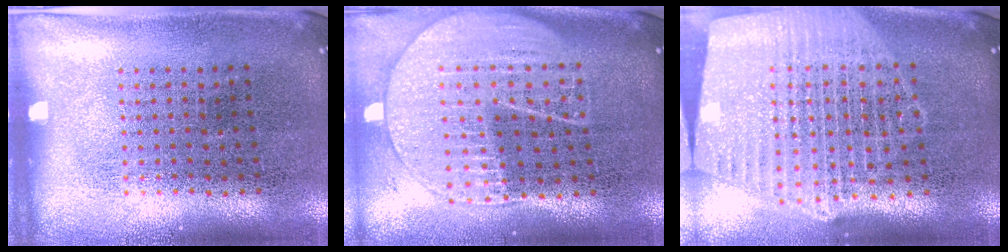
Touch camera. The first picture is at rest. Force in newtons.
{"total": 2.0, "press": 1.8, "slide": 0.9}
{"total": 2.6, "press": 2.2, "slide": 1.4}